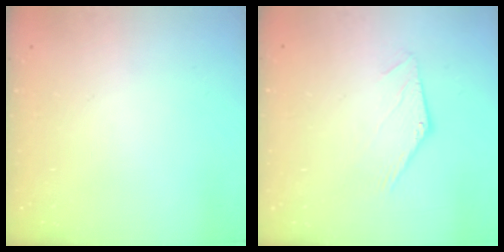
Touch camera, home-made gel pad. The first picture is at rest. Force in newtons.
{"total": 0.0}